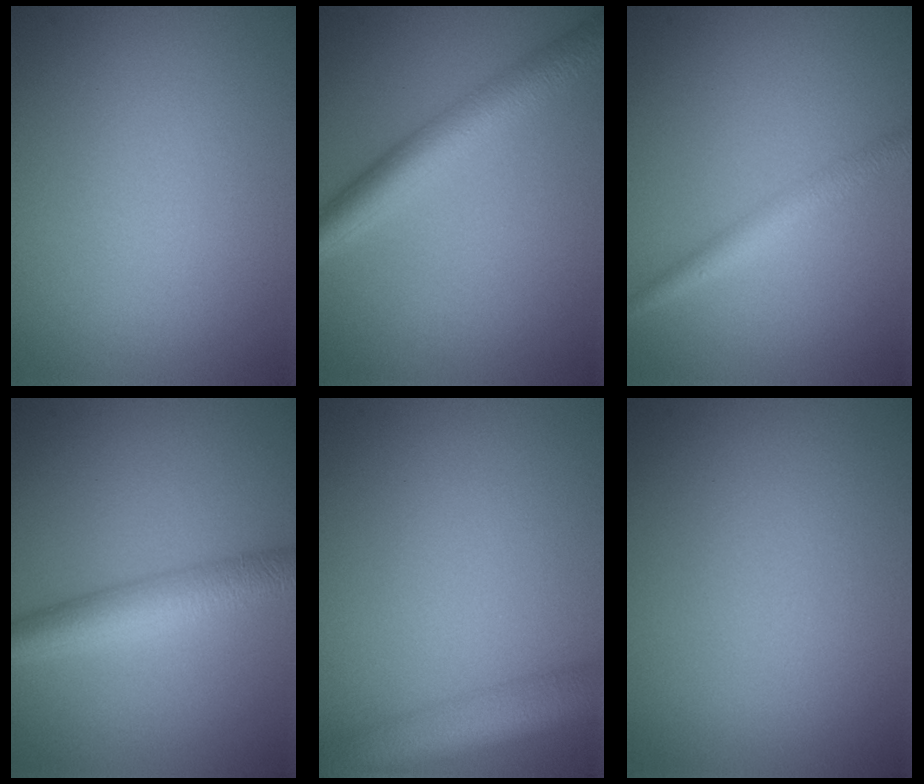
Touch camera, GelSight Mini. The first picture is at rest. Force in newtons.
{"total": 5.1, "press": 5.1, "slide": 0.2}
{"total": 2.6, "press": 2.5, "slide": 0.1}
{"total": 5.0, "press": 5.0, "slide": 0.1}
{"total": 5.7, "press": 5.7, "slide": 0.2}
{"total": 0.0}